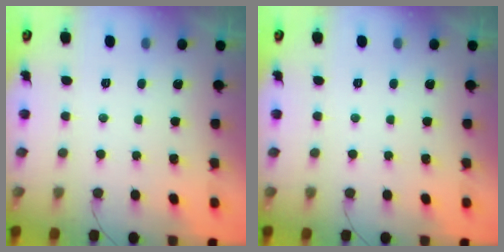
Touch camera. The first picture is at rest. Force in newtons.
{"total": 0.0}